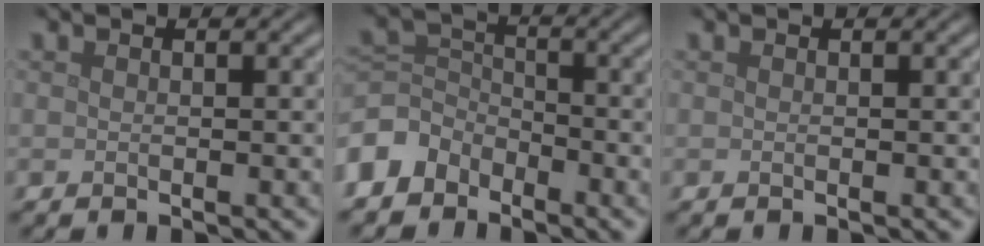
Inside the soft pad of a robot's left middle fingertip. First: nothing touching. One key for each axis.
{"total": 4.1, "fx": -2.9, "fy": 2.8, "fz": 1.0, "tx": -0.019, "ty": 0.004, "tz": -0.072}
{"total": 0.0}